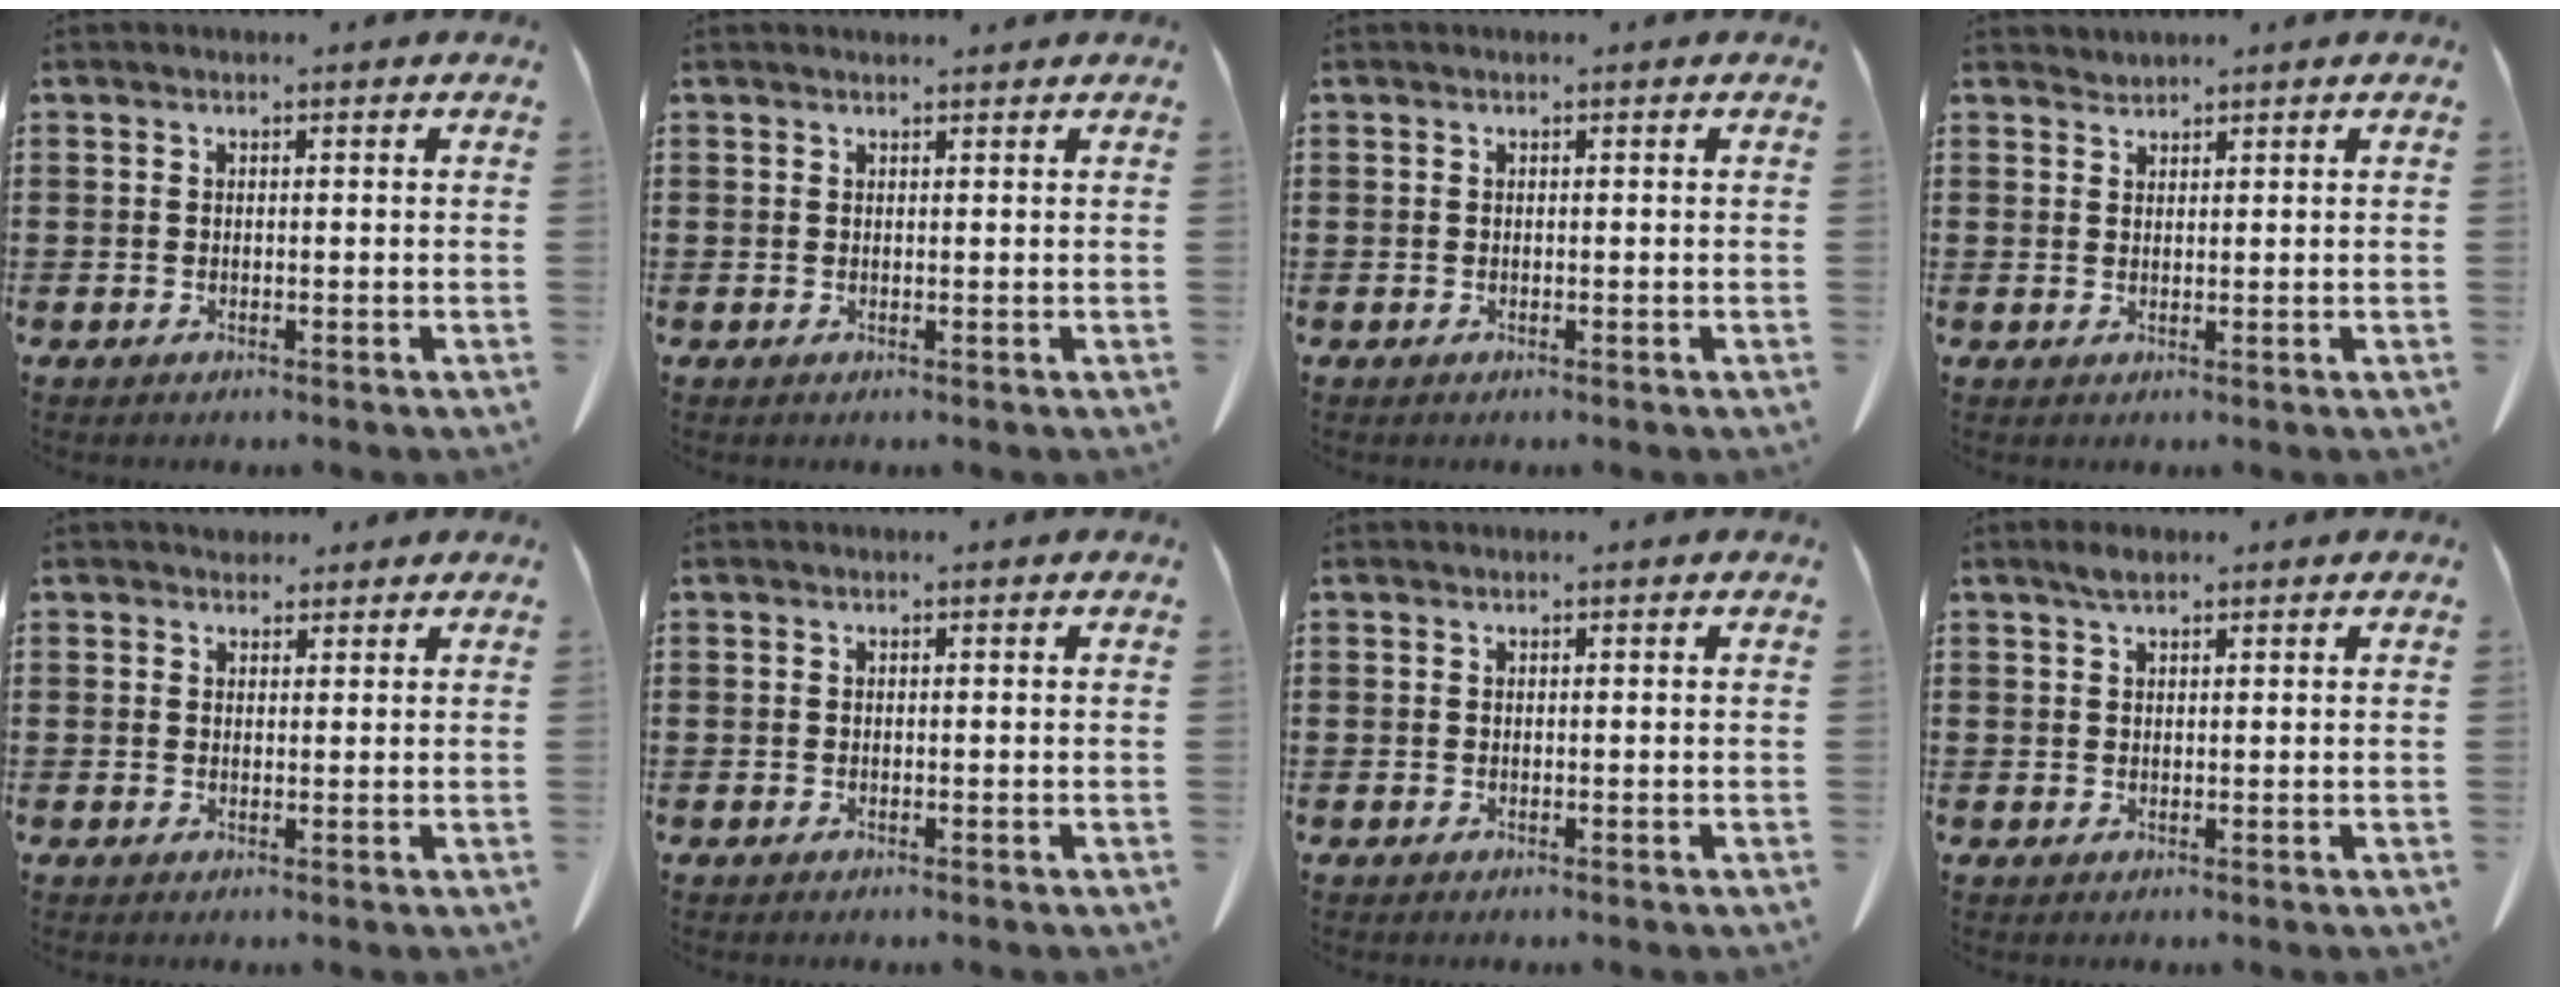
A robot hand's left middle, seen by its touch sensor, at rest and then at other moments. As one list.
[{"total": 0.7, "force": [0.7, 0.0, 0.1], "torque": [-0.004, 0.000, 0.014]}, {"total": 0.0}, {"total": 1.1, "force": [1.1, 0.0, -0.2], "torque": [0.000, 0.000, 0.022]}, {"total": 2.0, "force": [1.7, 1.0, 0.3], "torque": [-0.002, 0.002, 0.032]}, {"total": 0.0}, {"total": 0.0}, {"total": 1.8, "force": [1.2, 0.7, 1.1], "torque": [-0.025, 0.004, 0.022]}]